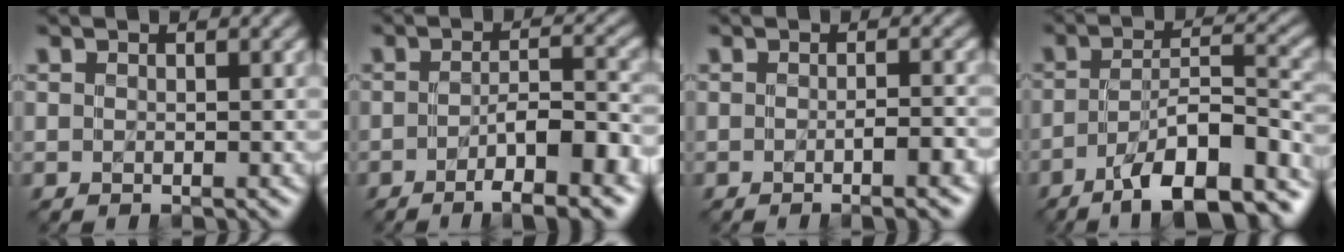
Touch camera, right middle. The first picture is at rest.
{"total": 7.1, "force": [-3.4, 1.7, 6.0], "torque": [-0.084, 0.008, -0.052]}
{"total": 3.2, "force": [-1.1, 0.8, 2.9], "torque": [-0.031, 0.005, -0.013]}
{"total": 12.0, "force": [-8.0, 3.7, 8.2], "torque": [-0.130, 0.012, -0.125]}